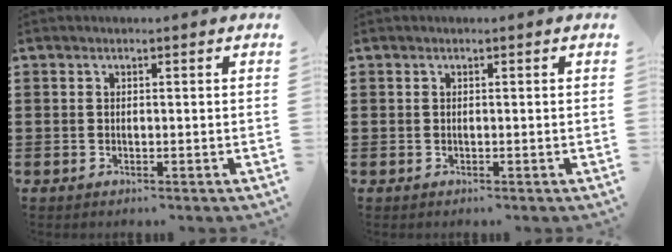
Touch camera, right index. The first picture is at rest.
{"total": 0.0}